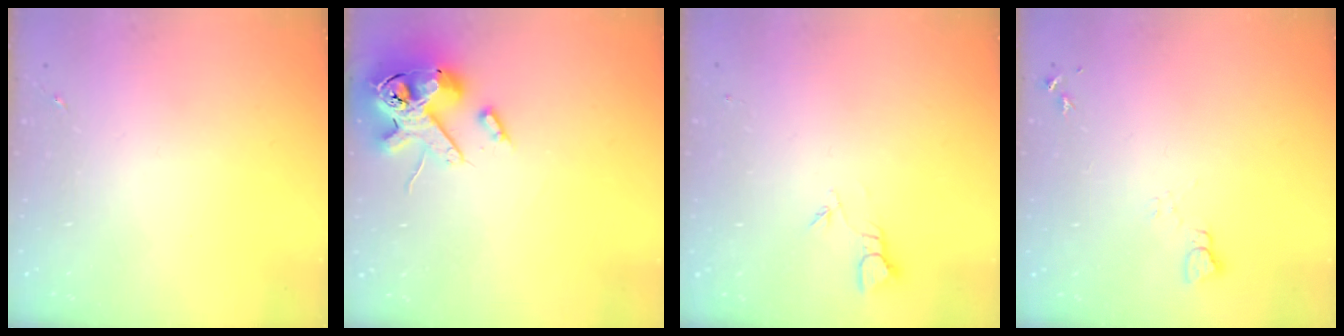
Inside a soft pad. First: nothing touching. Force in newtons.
{"total": 15.9, "press": 15.7, "slide": 2.7}
{"total": 2.7, "press": 2.7, "slide": 0.3}
{"total": 3.7, "press": 3.7, "slide": 0.4}